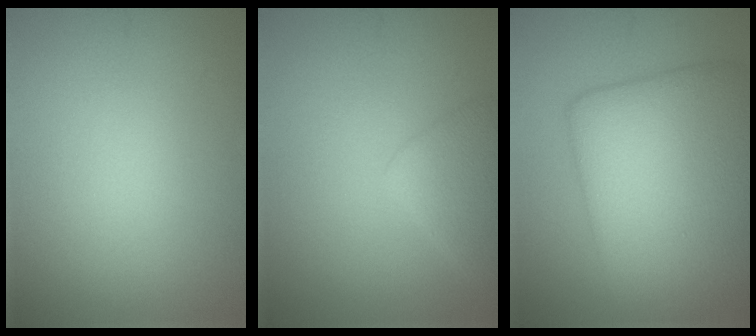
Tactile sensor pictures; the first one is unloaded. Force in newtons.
{"total": 2.8, "press": 2.8, "slide": 0.1}
{"total": 10.5, "press": 10.5, "slide": 0.1}